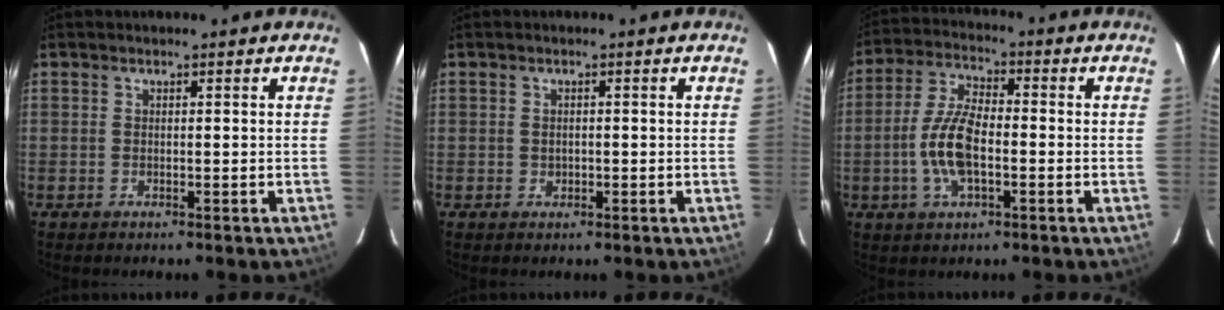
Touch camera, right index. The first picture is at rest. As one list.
[{"total": 0.9, "force": [-0.1, 0.9, 0.3], "torque": [-0.002, 0.001, 0.000]}, {"total": 9.9, "force": [-2.3, 4.1, 8.7], "torque": [-0.183, 0.006, -0.045]}]